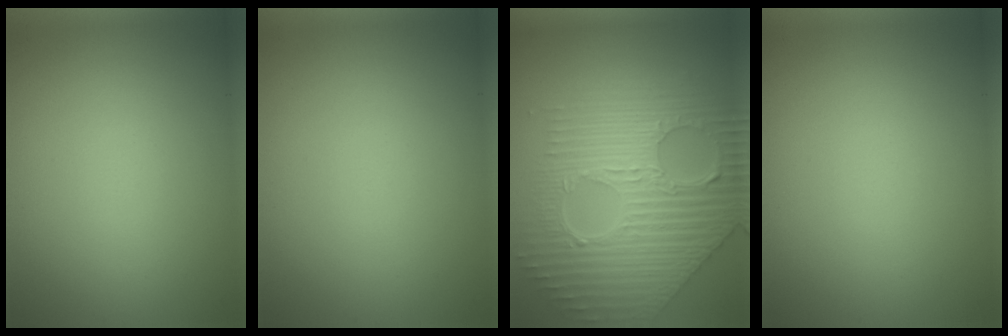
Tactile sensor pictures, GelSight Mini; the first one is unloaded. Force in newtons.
{"total": 0.0}
{"total": 10.1, "press": 7.0, "slide": 7.3}
{"total": 0.0}